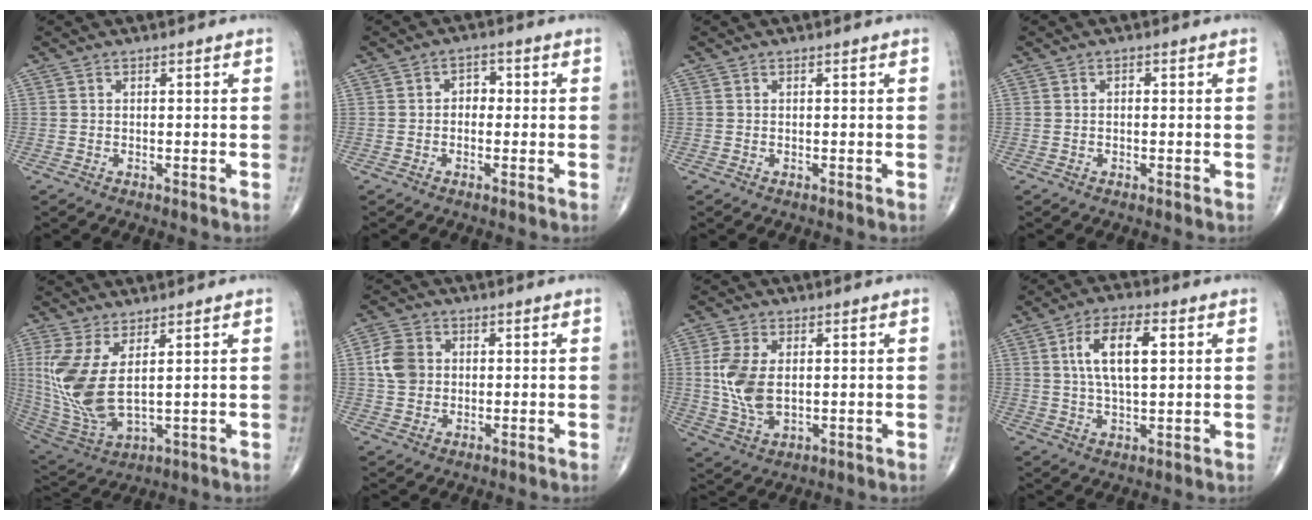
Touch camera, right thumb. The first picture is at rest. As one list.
[{"total": 2.6, "force": [-0.2, 2.1, 1.5], "torque": [-0.001, 0.011, -0.014]}, {"total": 0.0}, {"total": 0.6, "force": [-0.1, 0.4, 0.4], "torque": [-0.003, 0.000, -0.002]}, {"total": 12.9, "force": [2.8, 5.3, 11.5], "torque": [-0.261, -0.027, 0.075]}, {"total": 6.3, "force": [0.7, 5.2, 3.5], "torque": [-0.056, 0.005, 0.009]}, {"total": 9.4, "force": [0.8, 5.5, 7.6], "torque": [-0.160, -0.007, 0.024]}, {"total": 10.4, "force": [2.6, 4.4, 9.0], "torque": [-0.156, 0.000, 0.045]}]